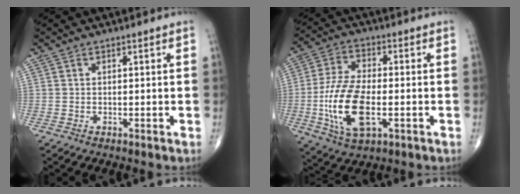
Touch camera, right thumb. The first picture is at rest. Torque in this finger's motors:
{"motor_torque": [0.88, 1.11, 1.54, -0.29, 0.54]}